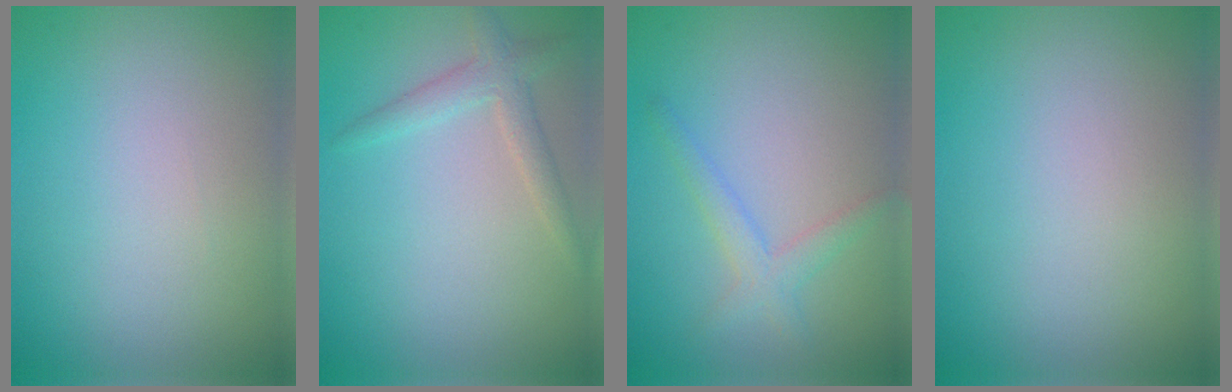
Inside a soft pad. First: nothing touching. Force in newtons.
{"total": 2.1, "press": 2.1, "slide": 0.0}
{"total": 2.2, "press": 2.2, "slide": 0.1}
{"total": 0.0}